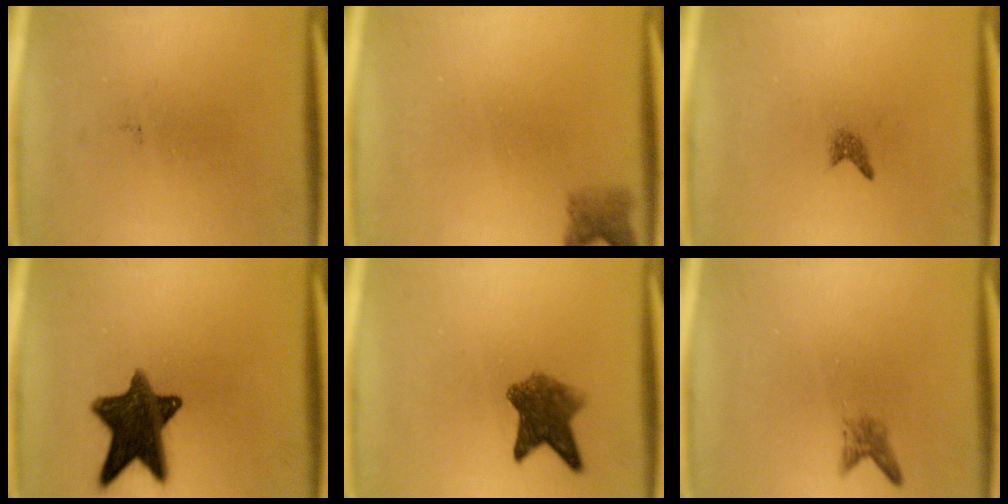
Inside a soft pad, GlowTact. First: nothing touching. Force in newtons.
{"total": 2.3}
{"total": 0.9}
{"total": 12.7}
{"total": 6.3}
{"total": 1.6}